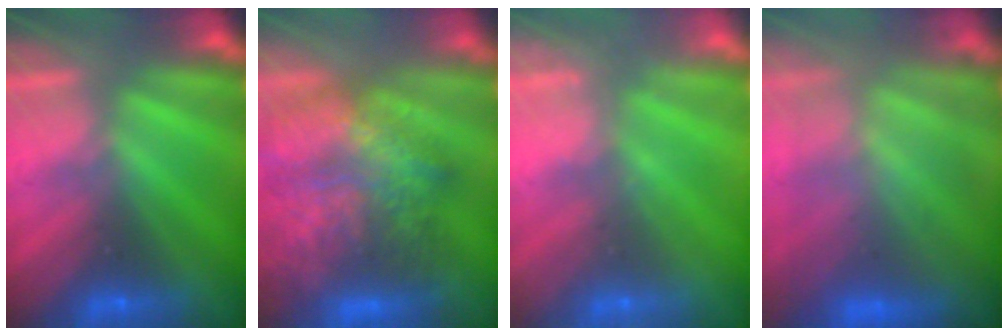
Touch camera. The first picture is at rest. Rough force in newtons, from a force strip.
{"total": 7.9}
{"total": 2.4}
{"total": 9.6}